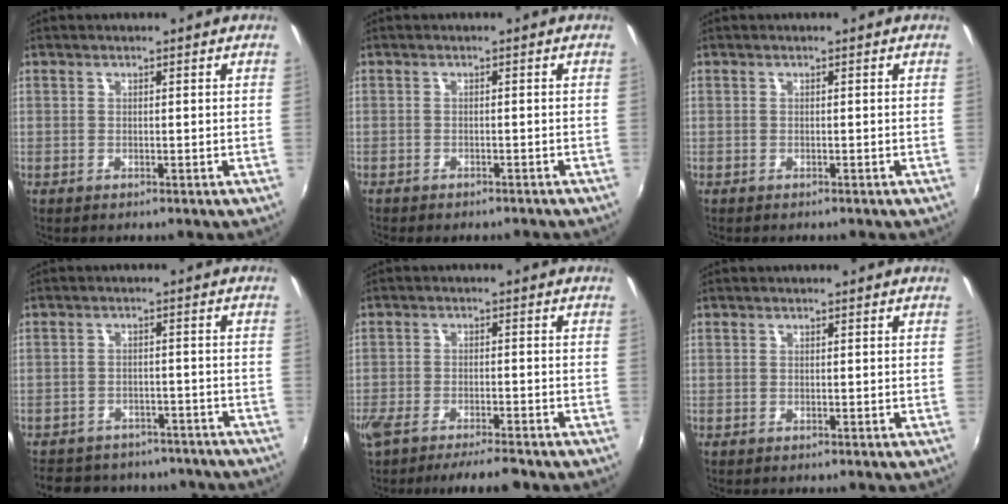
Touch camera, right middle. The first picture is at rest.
{"total": 3.4, "force": [-3.0, 1.0, 1.3], "torque": [-0.030, -0.012, -0.041]}
{"total": 0.0}
{"total": 18.4, "force": [-15.3, 7.7, 6.7], "torque": [-0.143, 0.008, -0.189]}
{"total": 8.9, "force": [-7.5, 1.7, 4.6], "torque": [-0.111, -0.023, -0.126]}
{"total": 0.0}